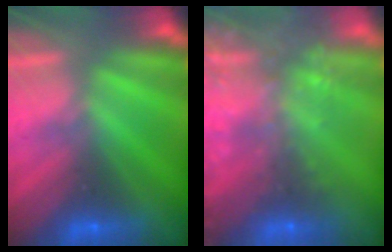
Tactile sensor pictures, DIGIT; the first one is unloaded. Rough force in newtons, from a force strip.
{"total": 8.3}